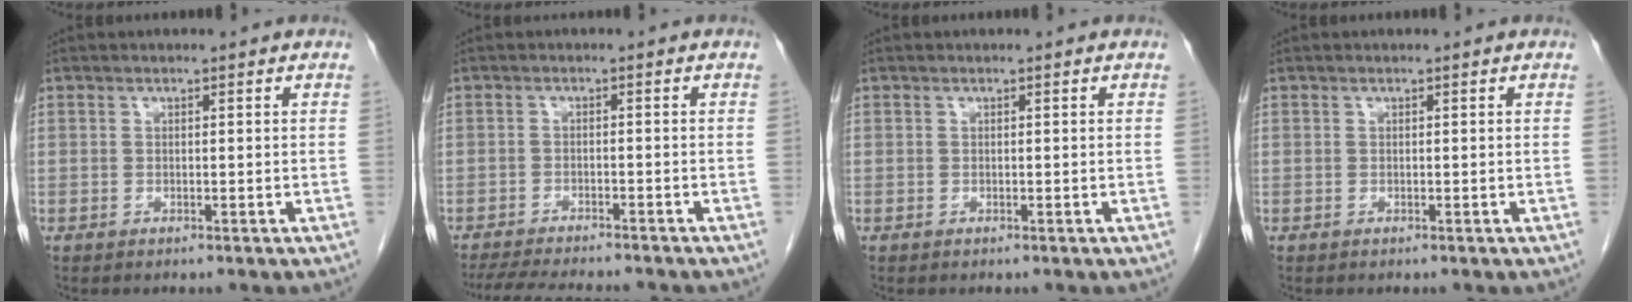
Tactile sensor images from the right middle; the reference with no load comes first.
{"total": 11.3, "force": [-10.2, 1.5, 4.7], "torque": [-0.071, -0.013, -0.144]}
{"total": 0.0}
{"total": 0.0}